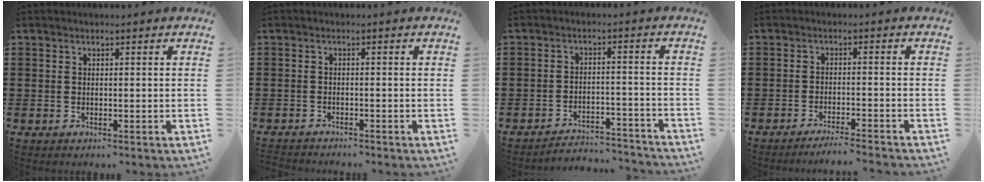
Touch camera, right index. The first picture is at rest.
{"total": 1.4, "force": [-1.4, -0.1, -0.2], "torque": [0.000, 0.000, -0.029]}
{"total": 3.9, "force": [-3.9, 0.4, 0.5], "torque": [-0.013, 0.004, -0.081]}
{"total": 2.9, "force": [-2.8, -0.6, 0.6], "torque": [-0.011, -0.003, -0.058]}